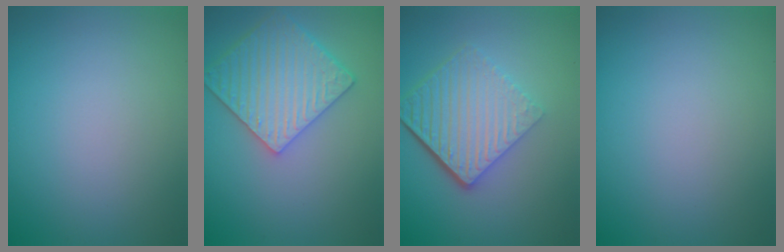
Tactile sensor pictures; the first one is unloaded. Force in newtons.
{"total": 5.6, "press": 4.9, "slide": 2.6}
{"total": 6.7, "press": 4.4, "slide": 5.1}
{"total": 0.0}